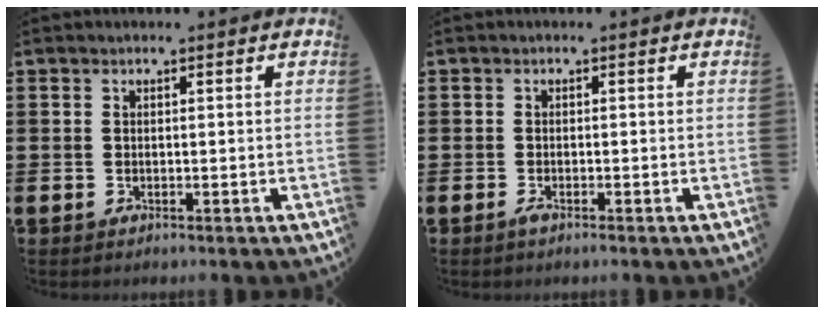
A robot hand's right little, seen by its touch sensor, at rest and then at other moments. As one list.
[{"total": 0.7, "force": [-0.4, 0.1, 0.6], "torque": [-0.005, -0.004, -0.009]}]